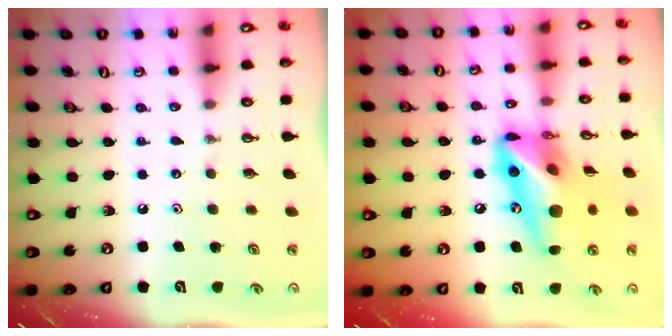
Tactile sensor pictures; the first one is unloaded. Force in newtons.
{"total": 19.3, "press": 19.0, "slide": 3.2}